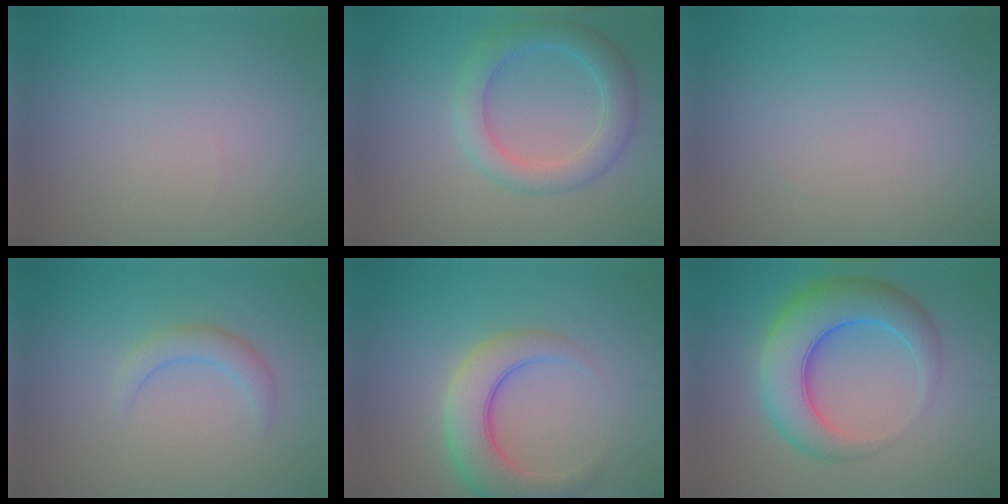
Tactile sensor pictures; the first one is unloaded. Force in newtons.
{"total": 4.3, "press": 4.3, "slide": 0.1}
{"total": 0.0}
{"total": 2.1, "press": 2.0, "slide": 0.3}
{"total": 6.1, "press": 6.1, "slide": 0.5}
{"total": 8.1, "press": 8.1, "slide": 0.2}